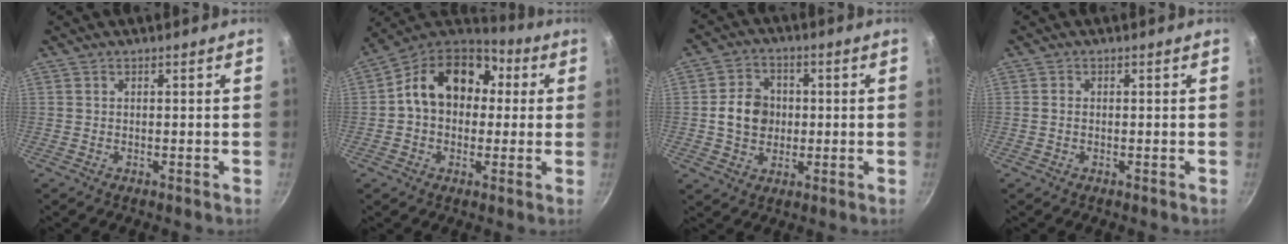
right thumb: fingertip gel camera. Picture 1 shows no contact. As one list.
[{"total": 16.9, "force": [2.7, 12.9, 10.5], "torque": [-0.137, 0.037, 0.027]}, {"total": 8.5, "force": [0.1, 7.2, 4.5], "torque": [-0.050, 0.012, -0.005]}, {"total": 1.1, "force": [-0.1, 0.8, 0.6], "torque": [-0.011, 0.005, -0.004]}]